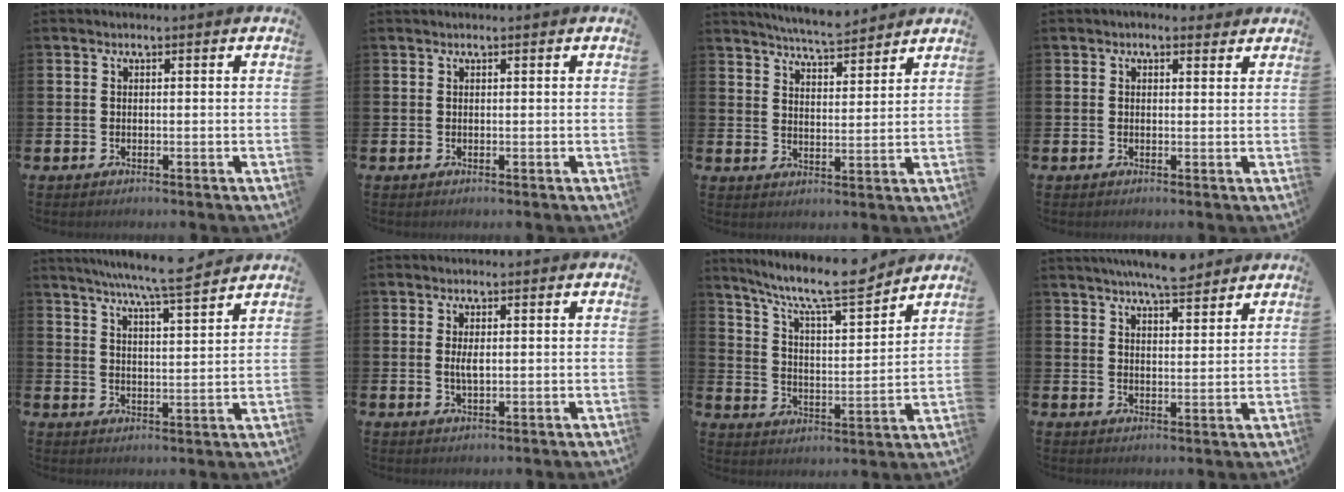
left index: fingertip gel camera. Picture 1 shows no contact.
{"total": 0.0}
{"total": 5.9, "force": [5.8, 0.2, 0.9], "torque": [-0.032, -0.032, 0.104]}
{"total": 1.6, "force": [1.4, 0.7, 0.2], "torque": [0.001, 0.001, 0.024]}
{"total": 7.5, "force": [7.1, -0.2, 2.4], "torque": [-0.056, -0.043, 0.123]}
{"total": 2.2, "force": [0.3, 0.8, 2.0], "torque": [-0.038, 0.002, 0.003]}
{"total": 10.7, "force": [9.5, 1.5, 4.8], "torque": [-0.114, -0.064, 0.161]}
{"total": 6.4, "force": [6.1, 0.6, 1.8], "torque": [-0.040, -0.024, 0.110]}